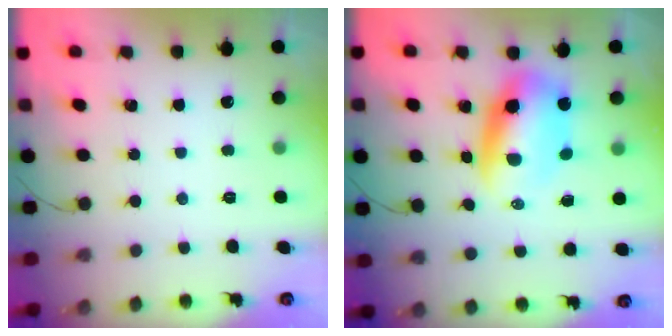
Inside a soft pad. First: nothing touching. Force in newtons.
{"total": 10.3, "press": 9.9, "slide": 3.0}